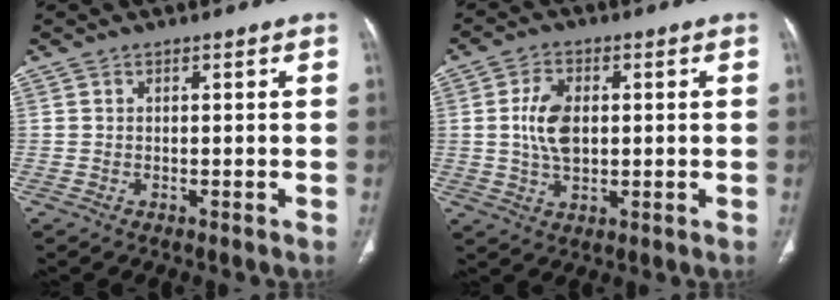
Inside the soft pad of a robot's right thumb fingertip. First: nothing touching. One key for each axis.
{"total": 7.6, "fx": 0.8, "fy": 4.6, "fz": 5.9, "tx": -0.108, "ty": -0.001, "tz": 0.016}